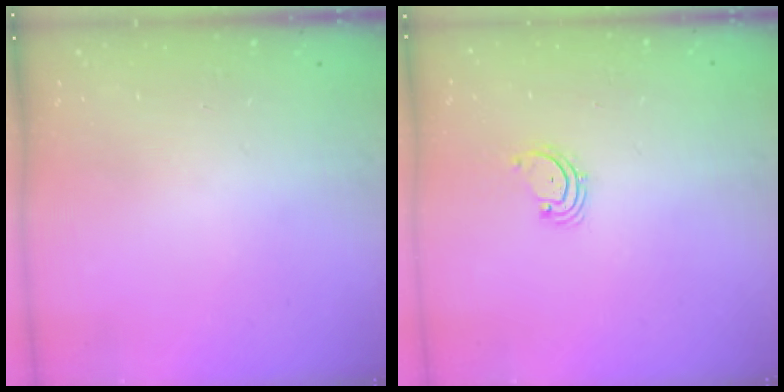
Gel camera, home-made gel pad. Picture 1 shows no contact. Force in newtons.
{"total": 2.1, "press": 2.1, "slide": 0.3}